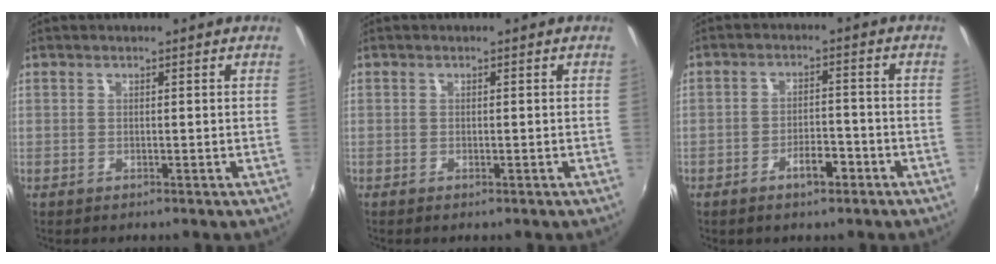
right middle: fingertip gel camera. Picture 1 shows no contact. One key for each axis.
{"total": 0.0}
{"total": 4.2, "fx": -2.6, "fy": 1.7, "fz": 2.8, "tx": -0.050, "ty": 0.005, "tz": -0.033}